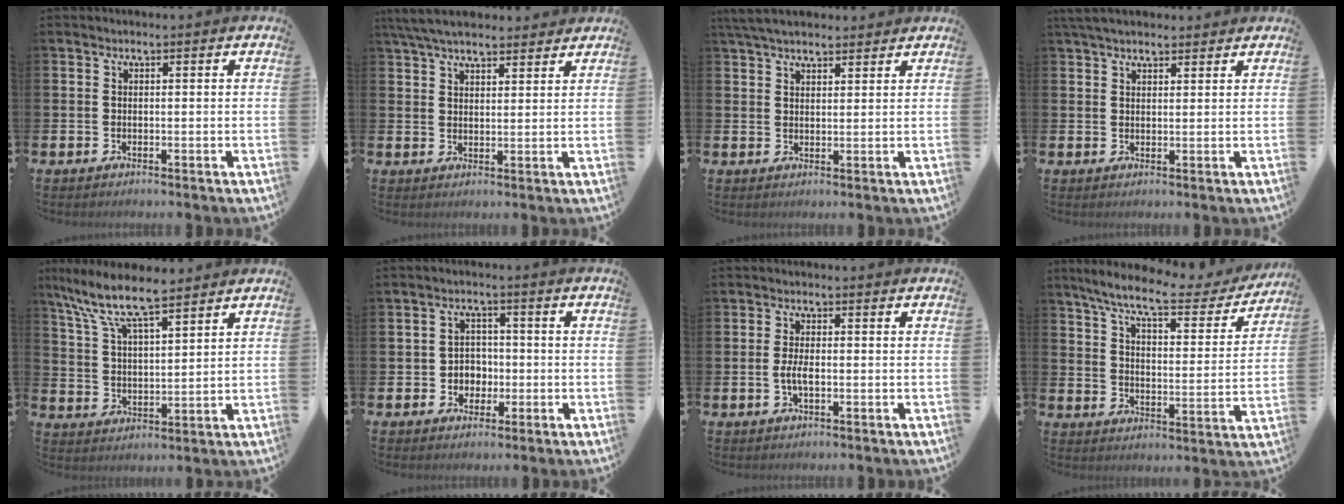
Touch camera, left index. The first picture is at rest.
{"total": 5.8, "force": [5.3, 1.4, 1.7], "torque": [-0.055, -0.009, 0.100]}
{"total": 4.7, "force": [4.2, 1.3, 1.5], "torque": [-0.038, -0.009, 0.079]}
{"total": 3.7, "force": [3.3, 1.2, 1.3], "torque": [-0.031, -0.003, 0.060]}
{"total": 8.9, "force": [7.6, 2.1, 4.2], "torque": [-0.115, -0.030, 0.137]}
{"total": 3.3, "force": [-0.7, 3.0, 1.0], "torque": [-0.021, 0.001, -0.023]}
{"total": 2.5, "force": [-0.5, 1.0, 2.3], "torque": [-0.040, 0.001, -0.011]}
{"total": 8.7, "force": [7.5, 1.5, 4.2], "torque": [-0.111, -0.043, 0.123]}